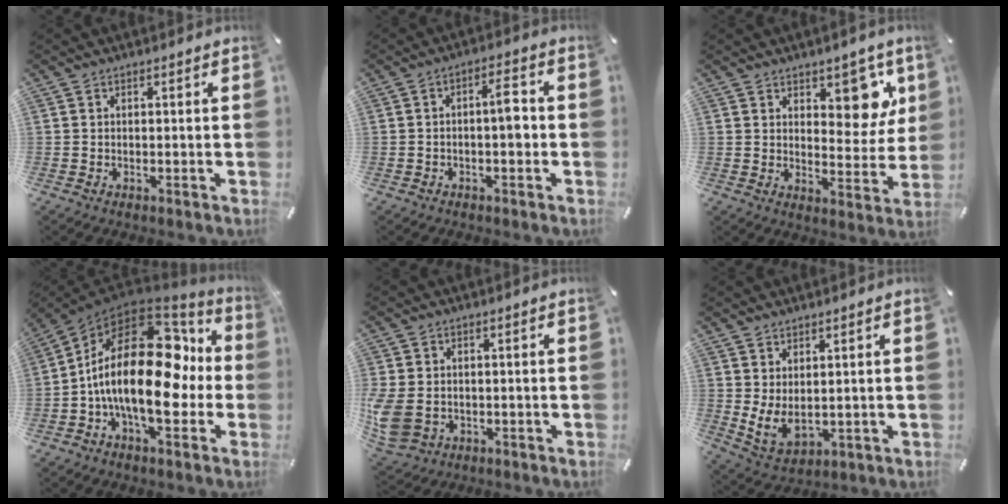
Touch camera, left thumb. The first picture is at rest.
{"total": 5.6, "force": [-0.7, 2.2, 5.1], "torque": [-0.082, 0.014, -0.016]}
{"total": 10.8, "force": [6.1, 6.3, 6.3], "torque": [-0.045, -0.047, 0.100]}
{"total": 26.7, "force": [-0.5, 13.3, 23.1], "torque": [-0.425, -0.008, -0.007]}
{"total": 7.2, "force": [-0.8, 5.7, 4.3], "torque": [-0.121, 0.000, -0.016]}
{"total": 5.5, "force": [2.2, 3.4, 3.9], "torque": [-0.090, -0.024, 0.039]}